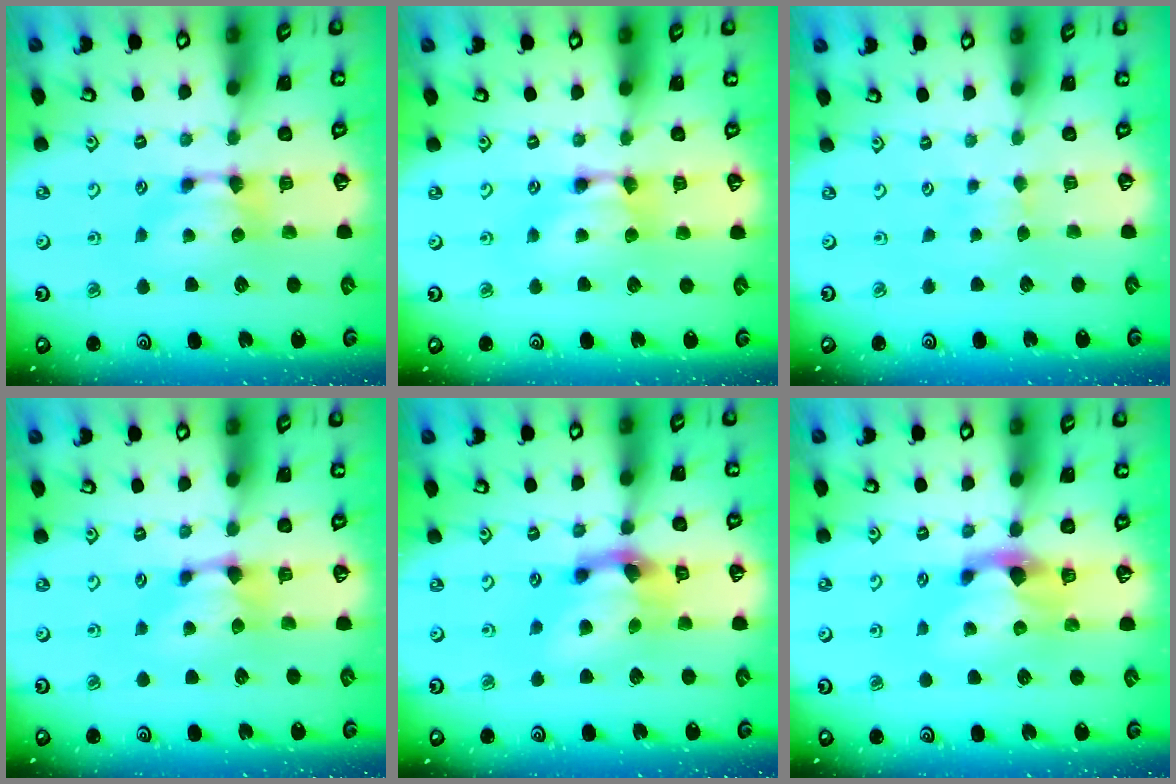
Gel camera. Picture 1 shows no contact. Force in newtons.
{"total": 2.1, "press": 2.1, "slide": 0.1}
{"total": 3.2, "press": 3.2, "slide": 0.3}
{"total": 0.8, "press": 0.4, "slide": 0.7}
{"total": 5.8, "press": 5.2, "slide": 2.5}
{"total": 2.2, "press": 1.9, "slide": 1.2}